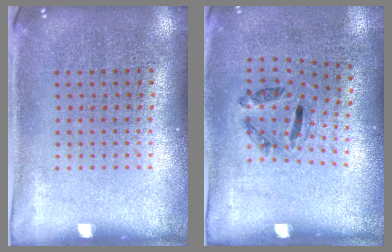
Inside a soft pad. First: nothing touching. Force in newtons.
{"total": 1.4, "press": 0.8, "slide": 1.2}